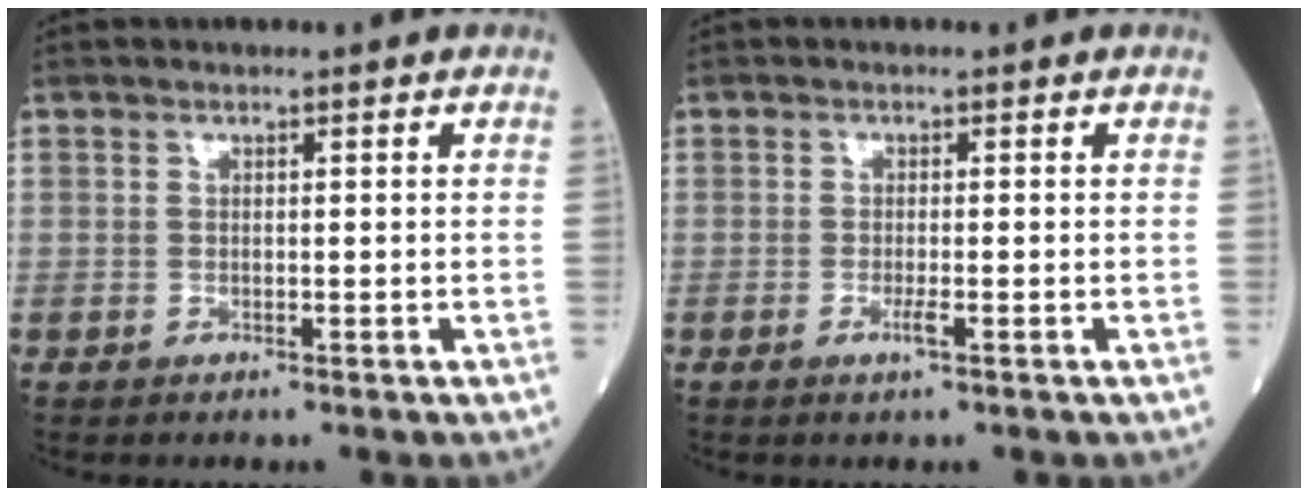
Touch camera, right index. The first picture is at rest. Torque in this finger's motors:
{"motor_torque": [0.52, -0.13, 0.04, 0.05]}